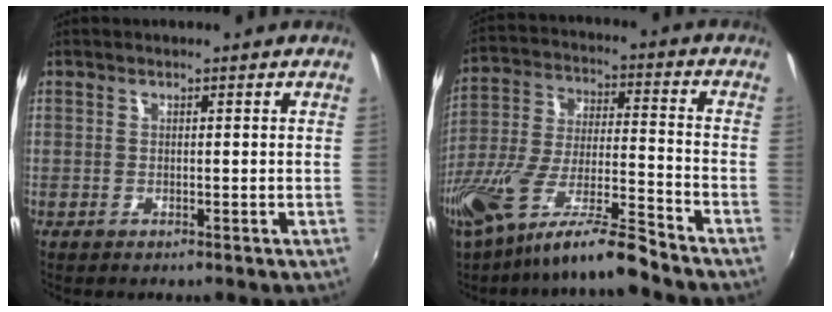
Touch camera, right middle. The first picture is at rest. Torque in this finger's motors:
{"motor_torque": [1.08, -1.06, 0.37, 0.21]}